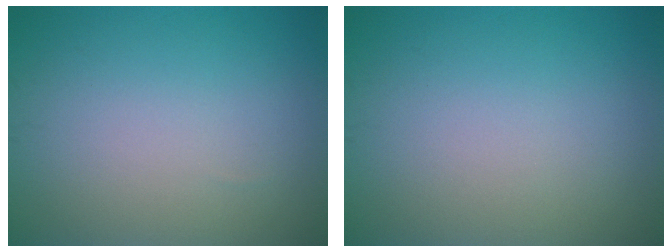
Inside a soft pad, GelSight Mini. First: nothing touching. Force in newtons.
{"total": 0.0}